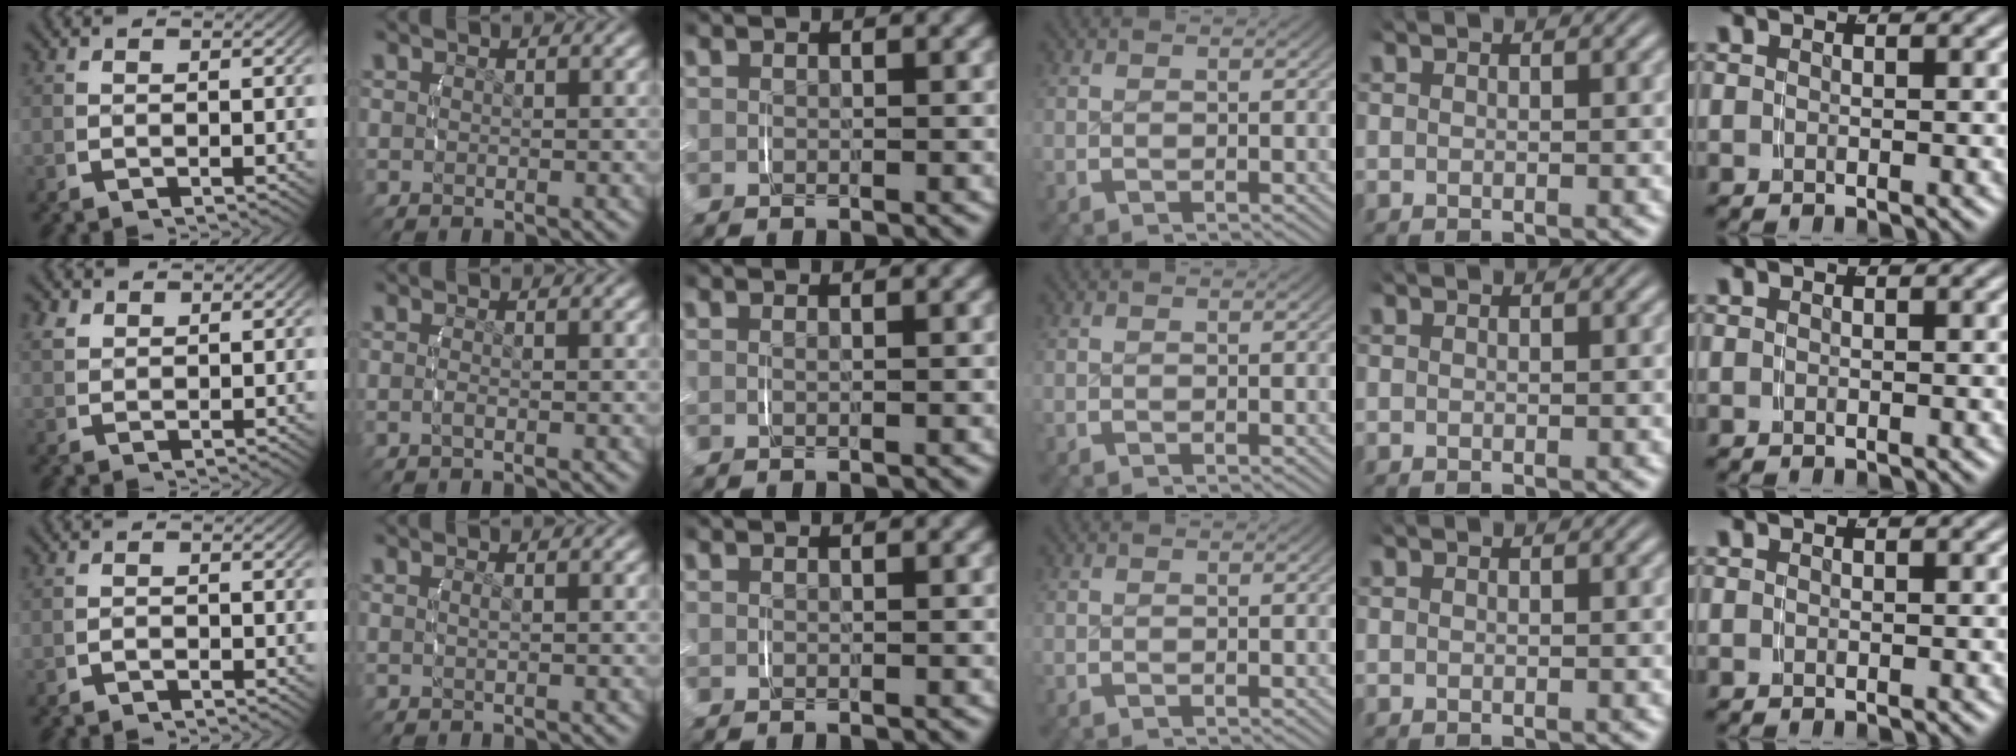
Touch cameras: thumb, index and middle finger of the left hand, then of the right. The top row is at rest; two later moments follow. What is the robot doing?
{"motion": "lift_and_place", "object": "small bumper sticker"}